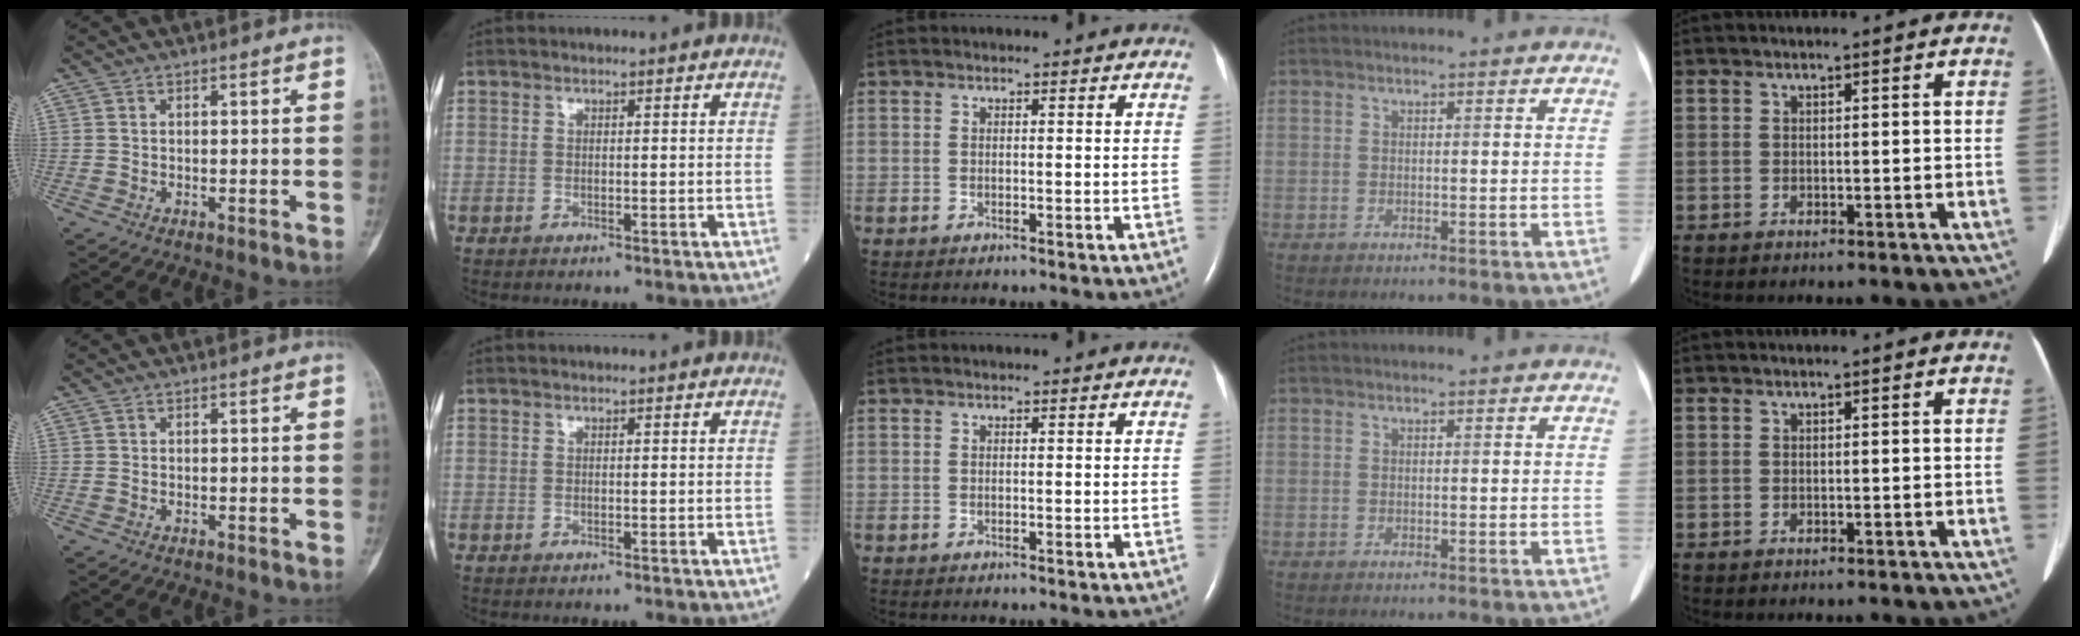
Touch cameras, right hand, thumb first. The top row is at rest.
{}